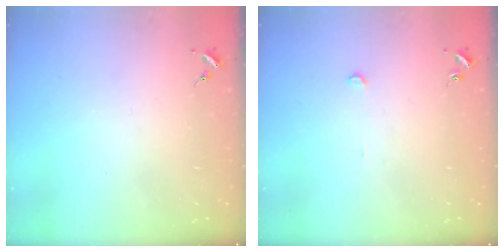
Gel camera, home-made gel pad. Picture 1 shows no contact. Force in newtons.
{"total": 2.2, "press": 2.2, "slide": 0.2}